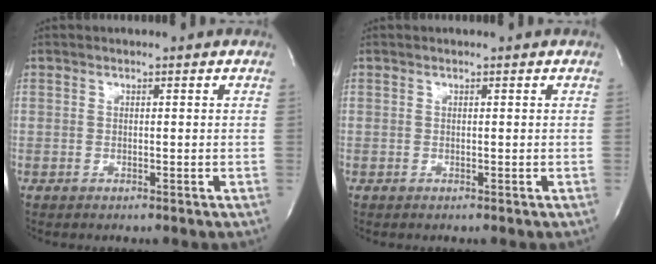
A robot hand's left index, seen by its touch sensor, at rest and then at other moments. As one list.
[{"total": 0.0}]